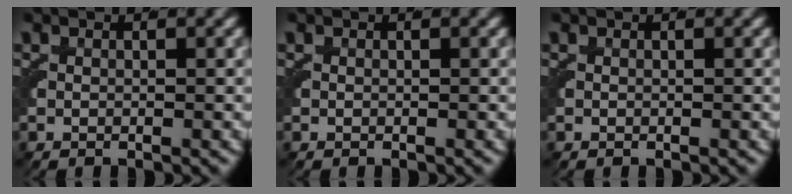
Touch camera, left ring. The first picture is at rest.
{"total": 0.0}
{"total": 0.0}